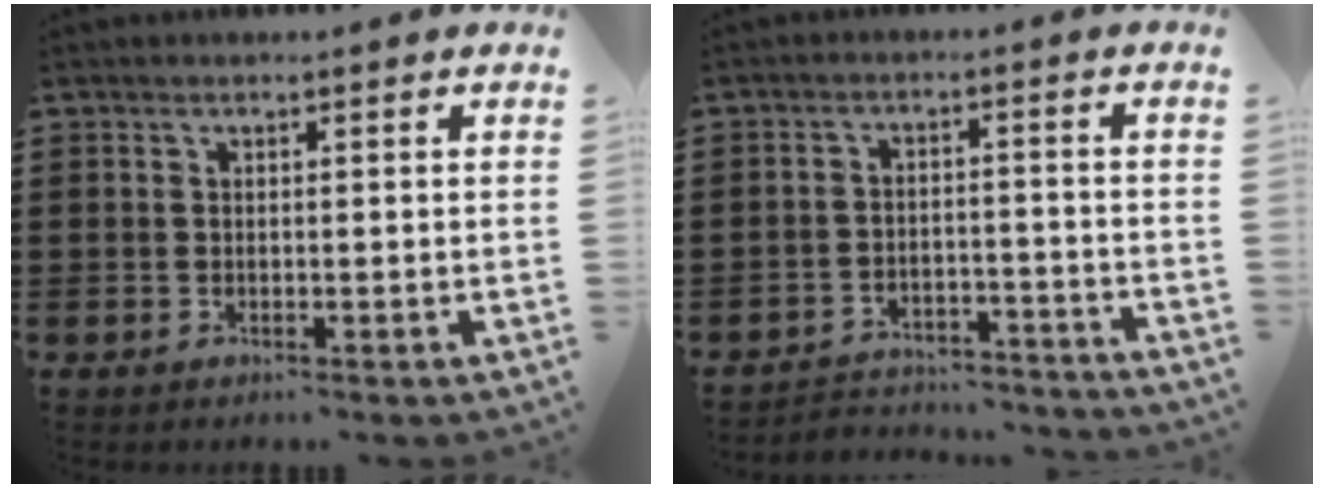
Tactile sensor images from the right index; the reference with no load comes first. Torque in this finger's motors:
{"motor_torque": [-1.50, 0.12, 0.02, -0.09]}